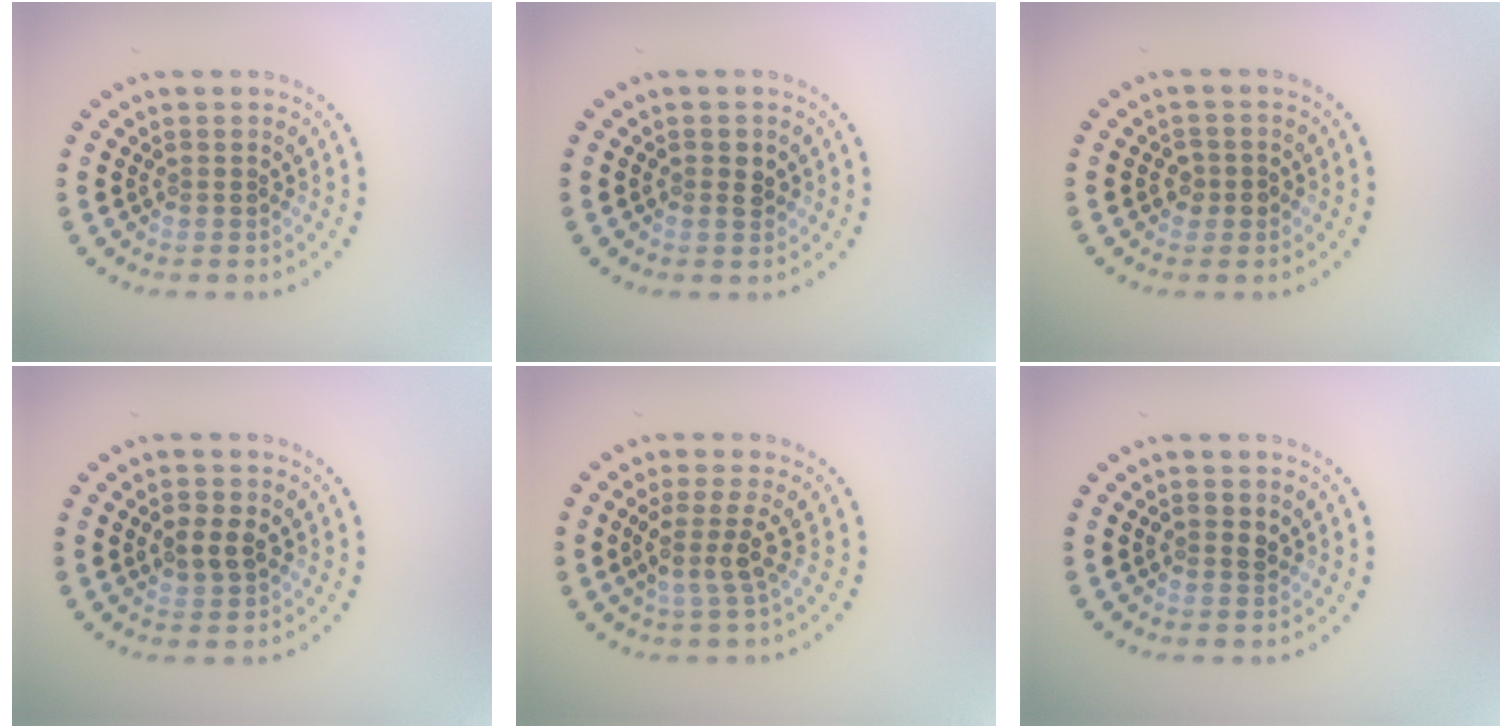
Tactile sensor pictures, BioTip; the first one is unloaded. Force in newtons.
{"total": 1.5, "press": 1.5, "slide": 0.1}
{"total": 1.5, "press": 1.5, "slide": 0.3}
{"total": 2.5, "press": 2.4, "slide": 0.4}
{"total": 2.6, "press": 1.8, "slide": 1.8}
{"total": 1.2, "press": 1.2, "slide": 0.0}